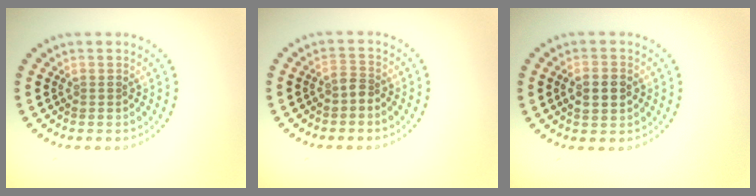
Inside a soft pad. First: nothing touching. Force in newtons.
{"total": 1.4, "press": 1.0, "slide": 1.0}
{"total": 2.6, "press": 2.6, "slide": 0.2}